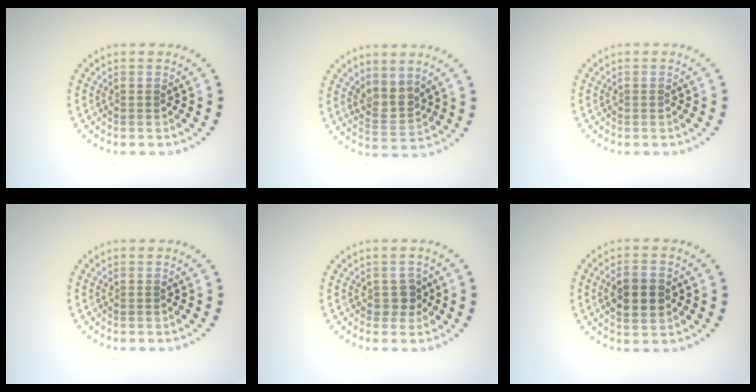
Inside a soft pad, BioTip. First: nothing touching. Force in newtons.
{"total": 2.5, "press": 2.0, "slide": 1.5}
{"total": 0.0}
{"total": 0.0}
{"total": 1.5, "press": 1.3, "slide": 0.7}
{"total": 3.5, "press": 3.5, "slide": 0.2}